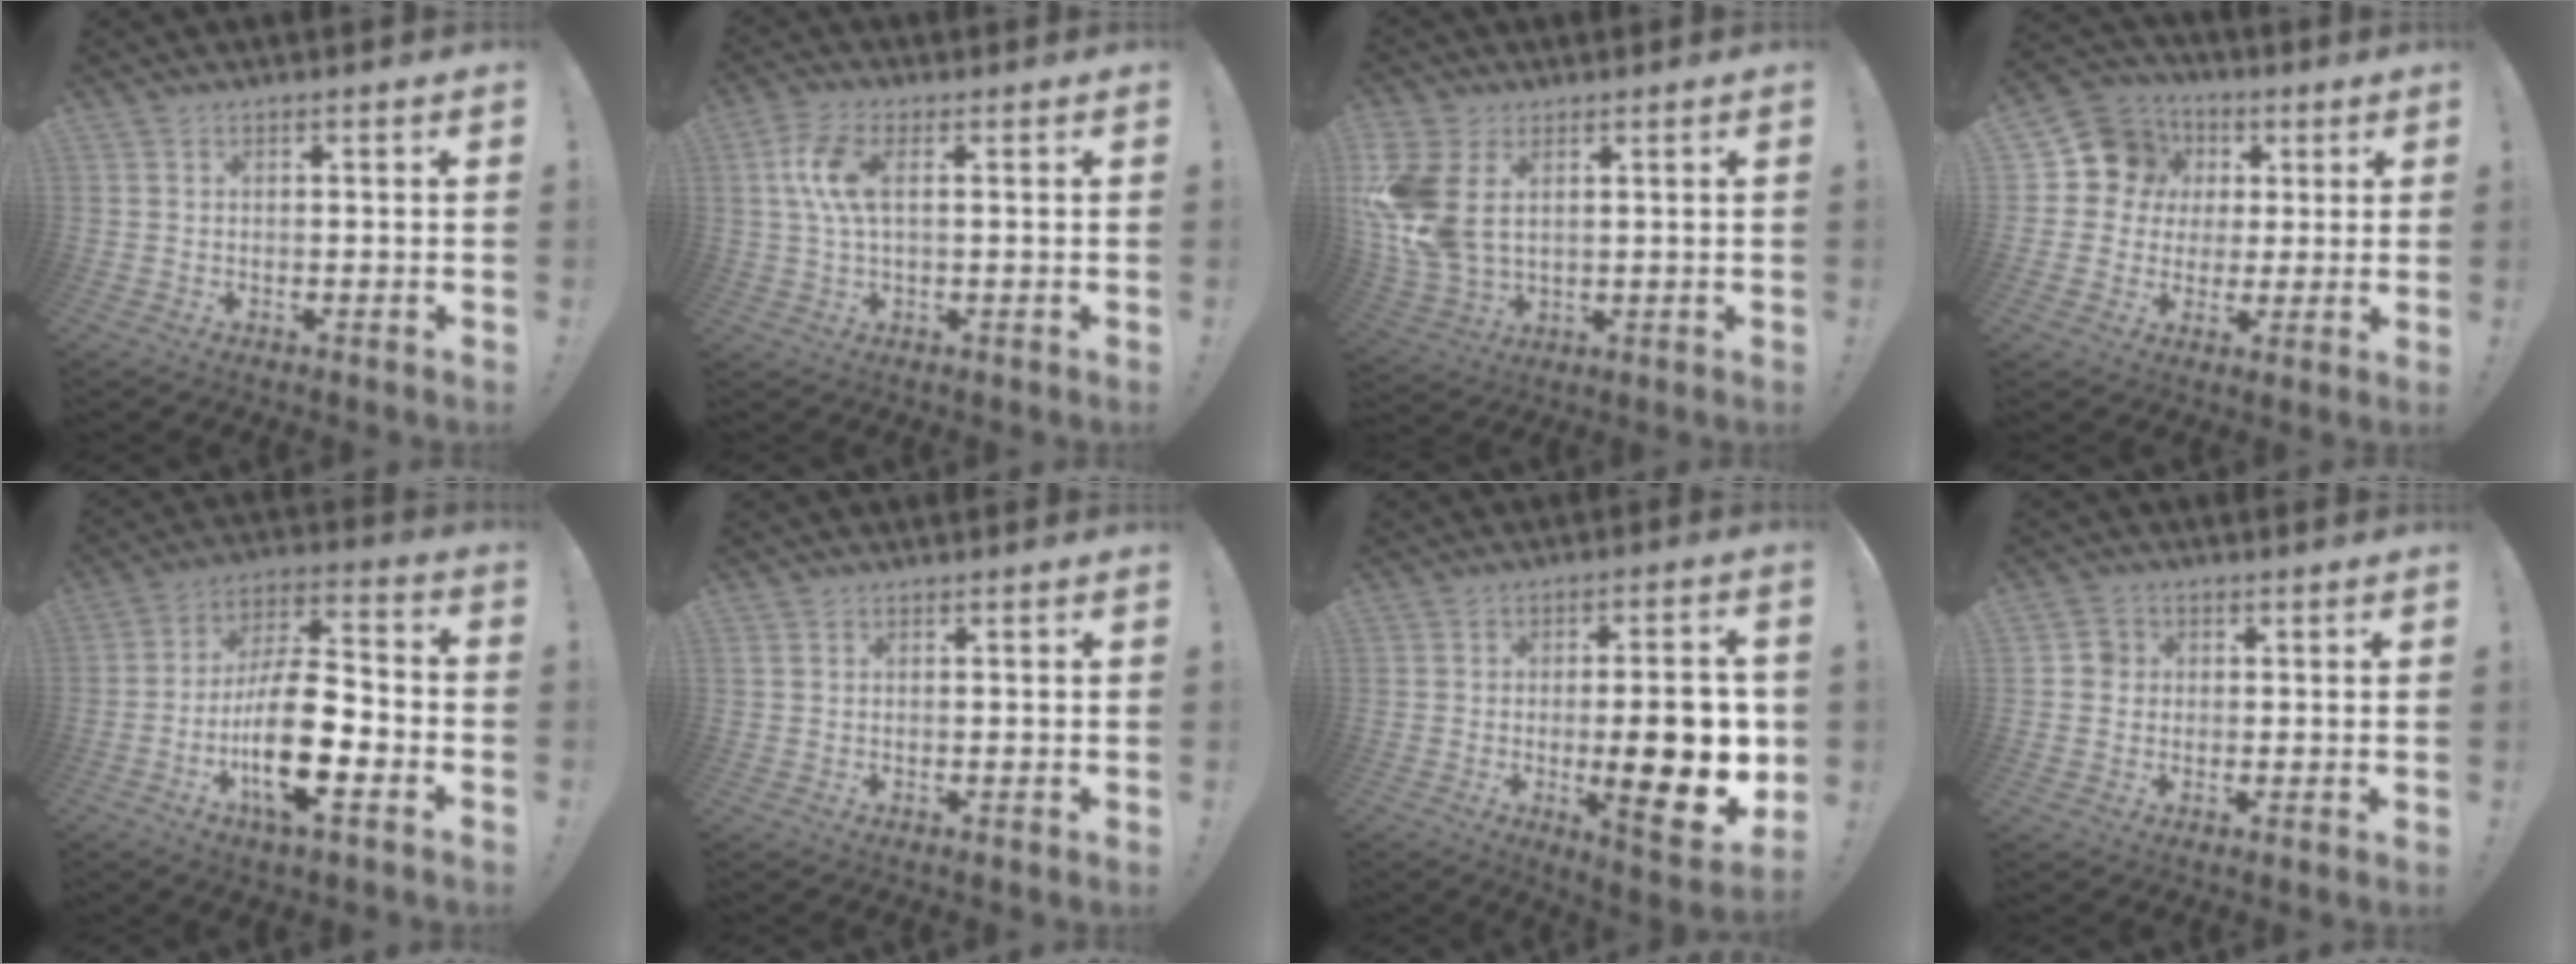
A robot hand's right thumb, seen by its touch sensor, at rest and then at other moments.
{"total": 8.6, "force": [1.6, 3.5, 7.7], "torque": [-0.152, -0.005, 0.029]}
{"total": 13.4, "force": [3.6, 9.1, 9.2], "torque": [-0.198, -0.014, 0.073]}
{"total": 12.7, "force": [3.7, 11.5, 4.2], "torque": [-0.057, -0.013, 0.083]}
{"total": 19.6, "force": [-6.9, 7.8, 16.7], "torque": [-0.317, 0.038, -0.107]}
{"total": 0.0}
{"total": 19.7, "force": [-2.4, 6.3, 18.5], "torque": [-0.240, -0.007, -0.024]}
{"total": 4.2, "force": [0.2, 4.0, 1.3], "torque": [-0.019, 0.012, 0.004]}